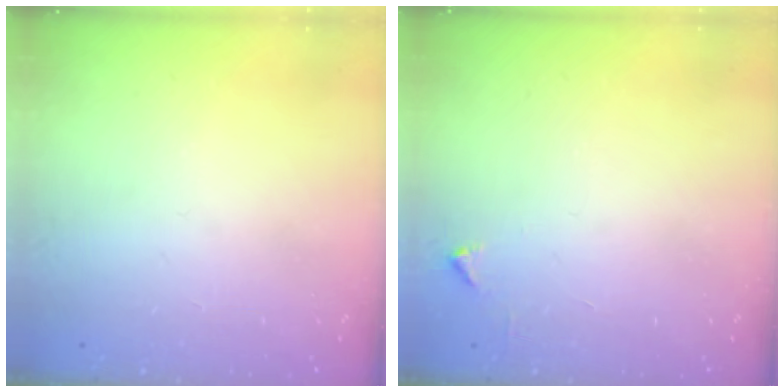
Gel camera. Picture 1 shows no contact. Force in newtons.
{"total": 2.1, "press": 2.1, "slide": 0.3}